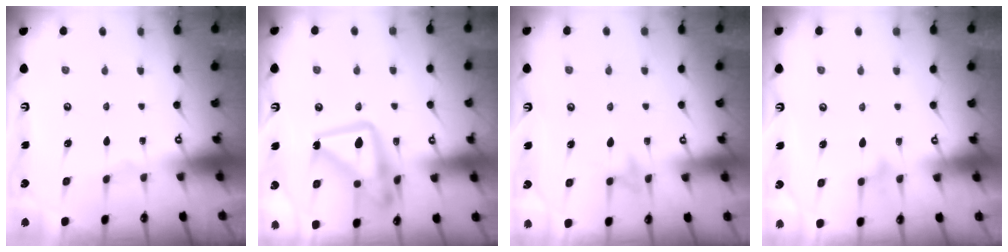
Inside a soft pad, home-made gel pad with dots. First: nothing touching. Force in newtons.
{"total": 18.2, "press": 18.1, "slide": 1.6}
{"total": 6.0, "press": 6.0, "slide": 0.7}
{"total": 9.1, "press": 9.0, "slide": 0.6}